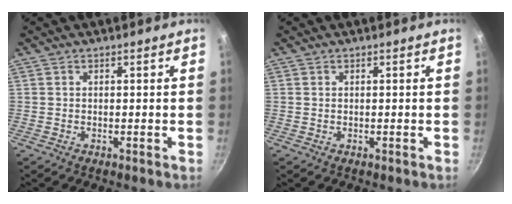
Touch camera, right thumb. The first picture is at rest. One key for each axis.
{"total": 0.0}